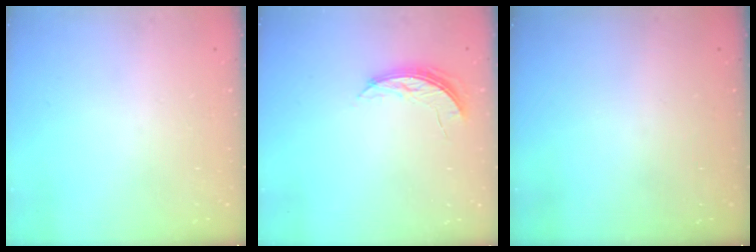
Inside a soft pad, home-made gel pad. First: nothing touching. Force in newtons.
{"total": 5.1, "press": 5.1, "slide": 0.4}
{"total": 0.0}